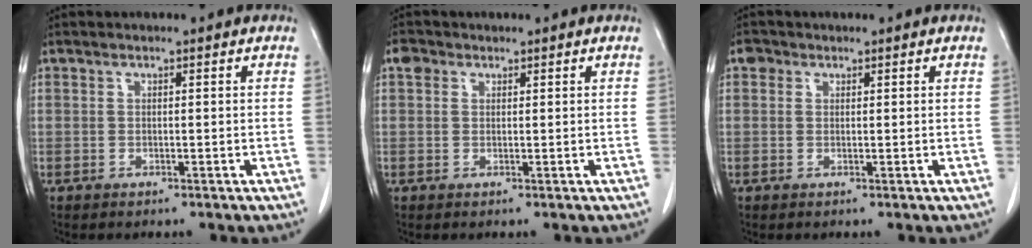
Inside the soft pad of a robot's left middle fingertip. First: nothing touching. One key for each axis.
{"total": 1.8, "fx": 0.9, "fy": 1.4, "fz": 0.5, "tx": -0.010, "ty": 0.011, "tz": 0.013}
{"total": 1.4, "fx": 0.7, "fy": 1.2, "fz": 0.3, "tx": -0.001, "ty": 0.008, "tz": 0.007}